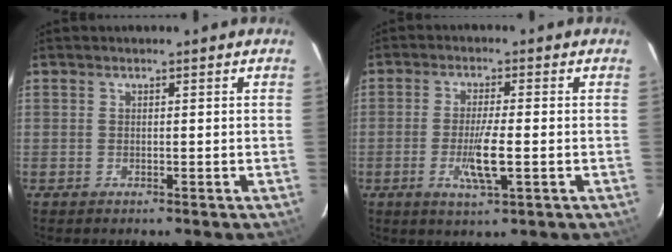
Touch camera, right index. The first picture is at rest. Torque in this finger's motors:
{"motor_torque": [1.00, -0.44, 0.47, 0.11]}